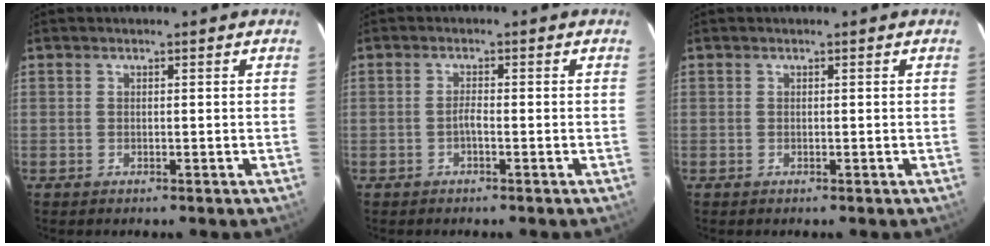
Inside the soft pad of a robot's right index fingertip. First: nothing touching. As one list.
[{"total": 1.2, "force": [-0.7, 0.2, 1.0], "torque": [-0.020, 0.004, -0.015]}, {"total": 0.0}]